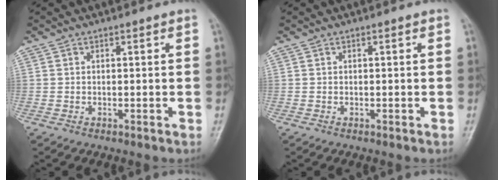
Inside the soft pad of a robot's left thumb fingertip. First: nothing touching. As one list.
[{"total": 0.0}]